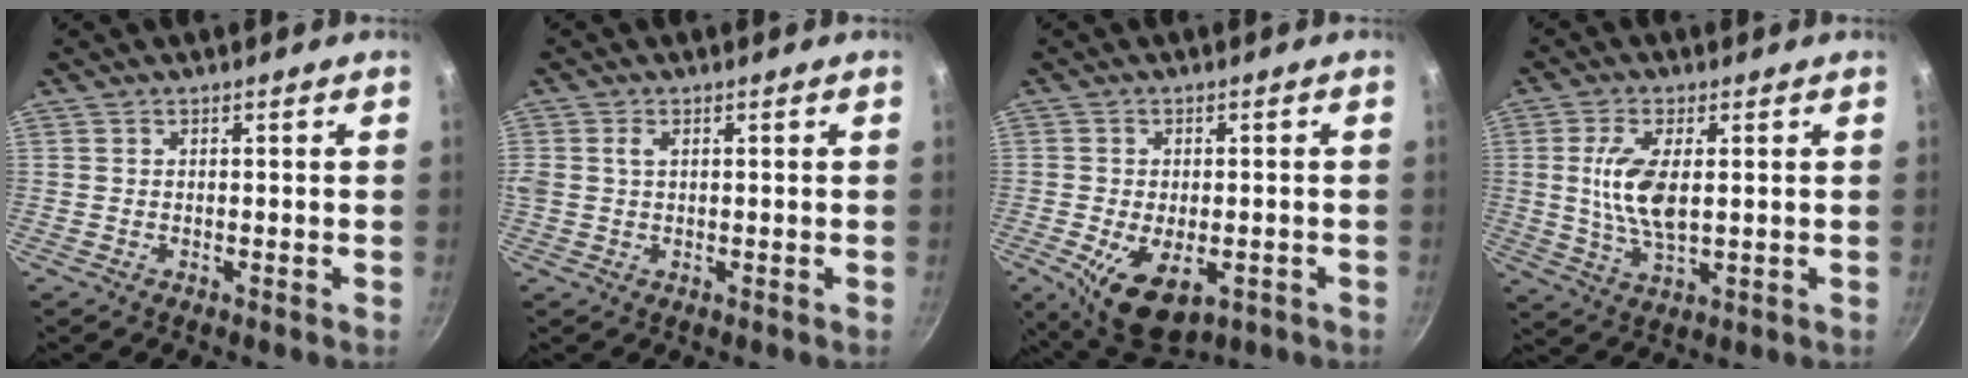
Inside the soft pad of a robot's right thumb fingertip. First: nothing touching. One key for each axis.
{"total": 2.5, "fx": 0.7, "fy": 1.6, "fz": 1.8, "tx": -0.052, "ty": 0.009, "tz": 0.017}
{"total": 11.3, "fx": -4.1, "fy": 6.2, "fz": 8.5, "tx": -0.139, "ty": -0.002, "tz": -0.050}
{"total": 9.3, "fx": 1.1, "fy": 4.0, "fz": 8.3, "tx": -0.173, "ty": -0.012, "tz": 0.025}